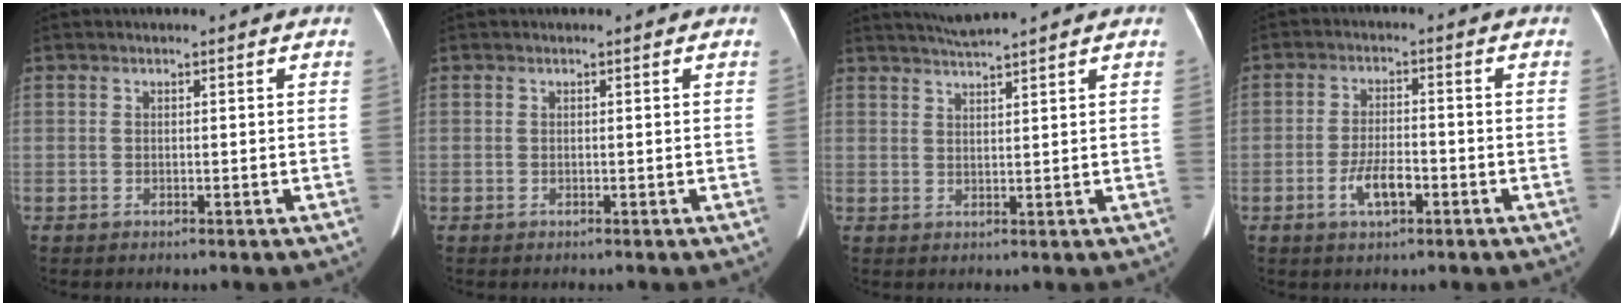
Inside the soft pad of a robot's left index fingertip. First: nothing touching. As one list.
[{"total": 0.0}, {"total": 4.0, "force": [3.7, -1.1, 1.2], "torque": [-0.022, 0.013, 0.069]}, {"total": 5.1, "force": [-2.3, 1.8, 4.2], "torque": [-0.086, 0.001, -0.039]}]